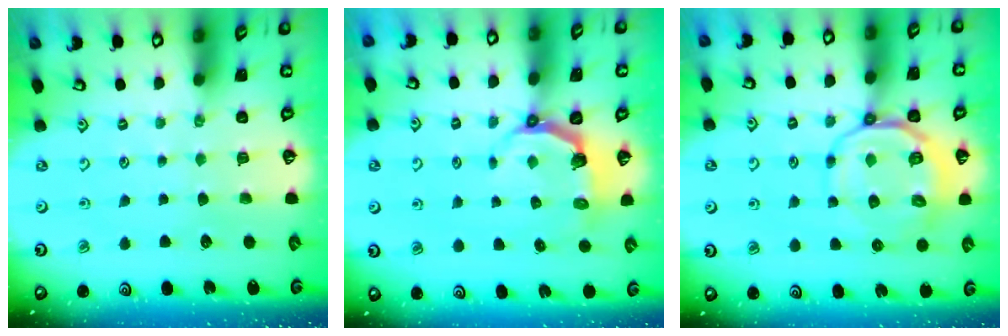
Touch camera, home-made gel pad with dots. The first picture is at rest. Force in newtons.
{"total": 4.6, "press": 3.0, "slide": 3.4}
{"total": 11.9, "press": 11.7, "slide": 2.4}